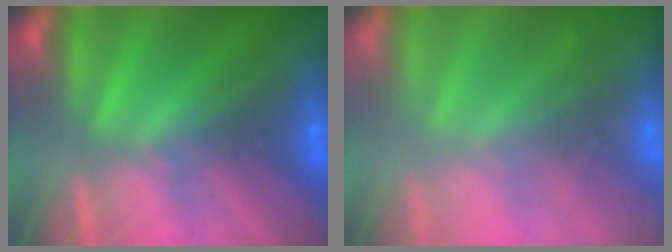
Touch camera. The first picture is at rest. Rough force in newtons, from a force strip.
{"total": 7.3}